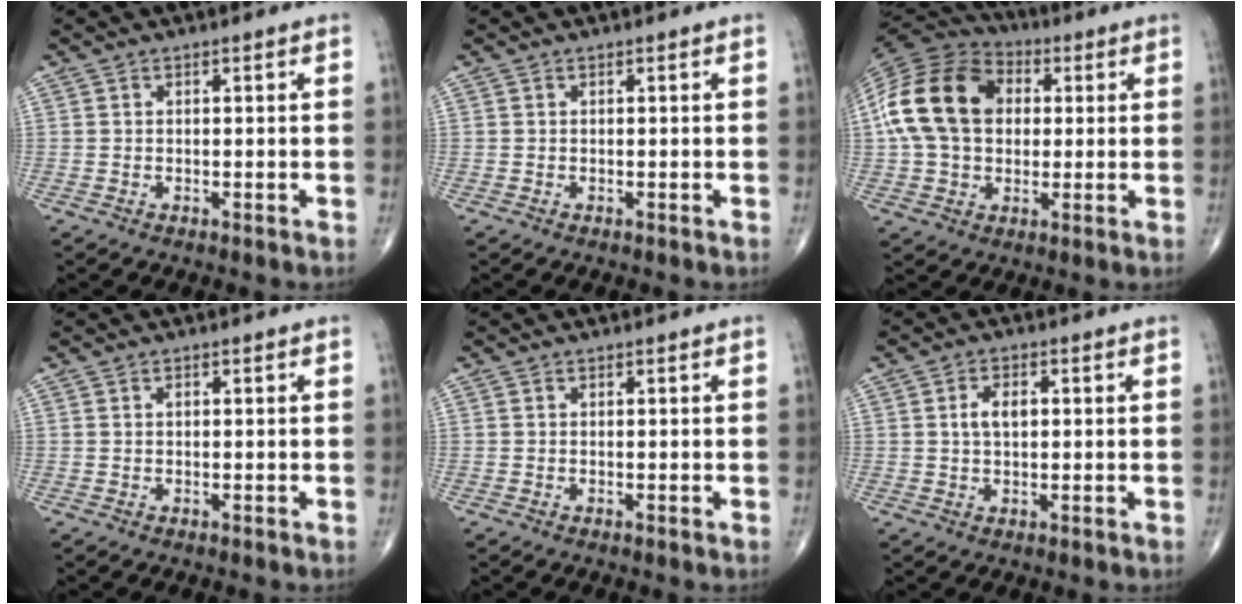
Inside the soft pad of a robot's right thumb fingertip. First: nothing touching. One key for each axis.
{"total": 0.0}
{"total": 19.1, "fx": 2.6, "fy": 13.9, "fz": 12.8, "tx": -0.244, "ty": 0.022, "tz": 0.039}
{"total": 0.7, "fx": 0.2, "fy": 0.5, "fz": 0.5, "tx": -0.008, "ty": 0.002, "tz": 0.004}
{"total": 0.0}
{"total": 4.2, "fx": 0.7, "fy": 2.5, "fz": 3.3, "tx": -0.061, "ty": 0.004, "tz": 0.012}